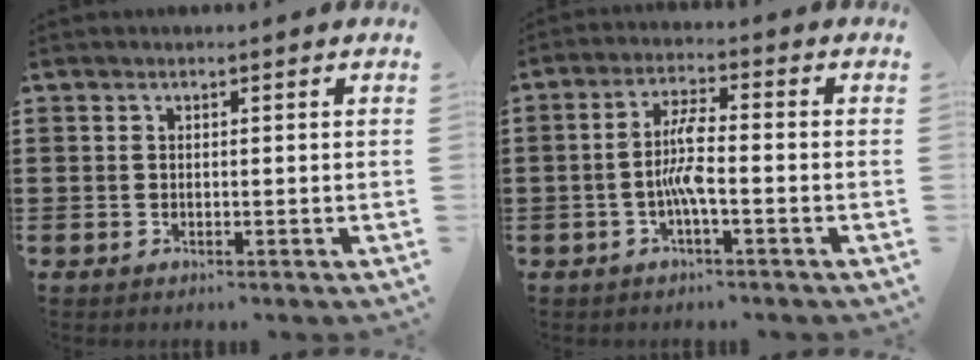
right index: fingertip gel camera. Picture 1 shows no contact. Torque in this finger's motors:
{"motor_torque": [1.13, -0.58, 0.60, 0.19]}